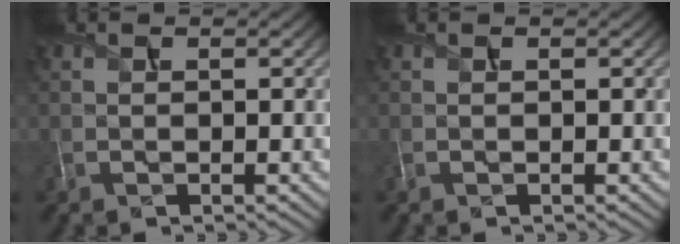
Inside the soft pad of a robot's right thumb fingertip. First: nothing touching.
{"total": 0.0}